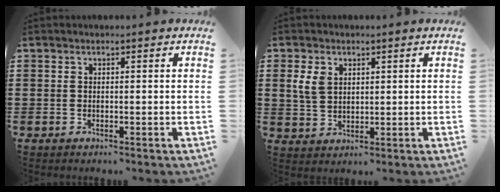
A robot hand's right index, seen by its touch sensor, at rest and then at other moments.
{"total": 4.1, "force": [1.5, 2.8, 2.5], "torque": [-0.058, 0.009, 0.028]}